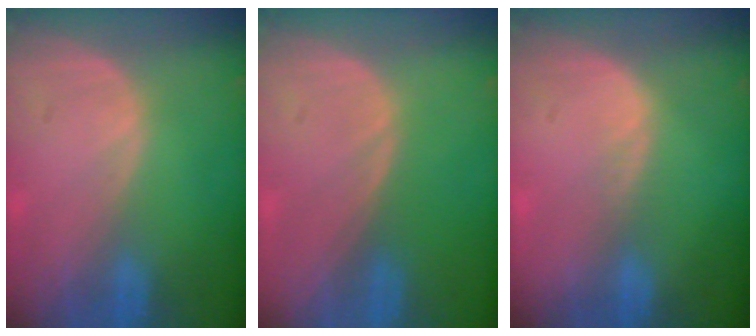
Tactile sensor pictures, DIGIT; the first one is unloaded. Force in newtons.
{"total": 0.0}
{"total": 1.1, "press": 0.7, "slide": 0.9}